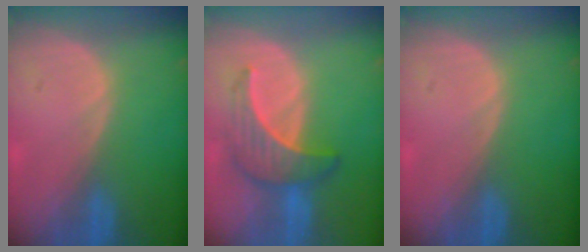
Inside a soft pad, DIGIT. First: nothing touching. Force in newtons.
{"total": 6.5, "press": 6.3, "slide": 1.4}
{"total": 0.0}